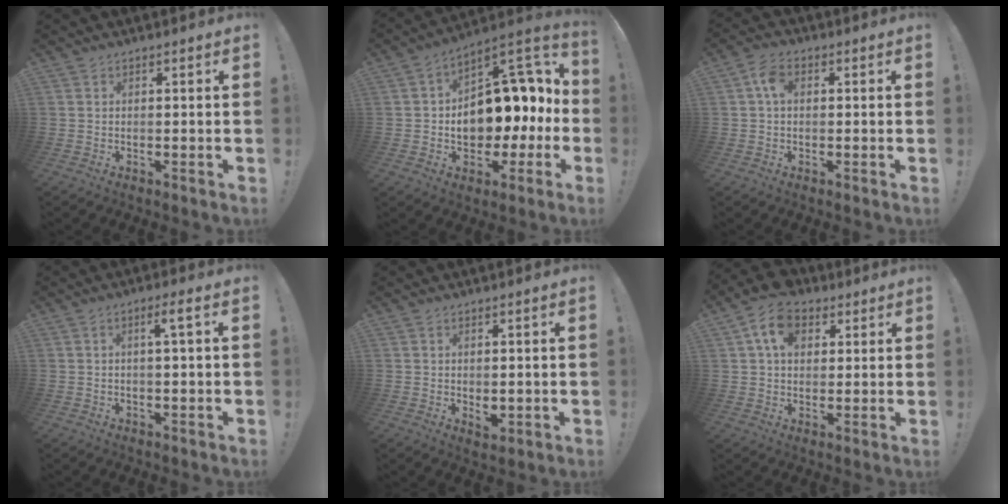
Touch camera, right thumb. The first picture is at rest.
{"total": 16.9, "force": [0.2, 11.4, 12.6], "torque": [-0.156, -0.008, 0.021]}
{"total": 5.7, "force": [0.9, 3.7, 4.2], "torque": [-0.073, 0.013, 0.018]}
{"total": 3.9, "force": [0.8, 0.1, 3.8], "torque": [-0.060, -0.002, 0.005]}
{"total": 2.5, "force": [0.5, 1.4, 2.0], "torque": [-0.023, -0.002, 0.012]}
{"total": 11.7, "force": [4.9, 8.6, 6.4], "torque": [-0.102, -0.009, 0.093]}